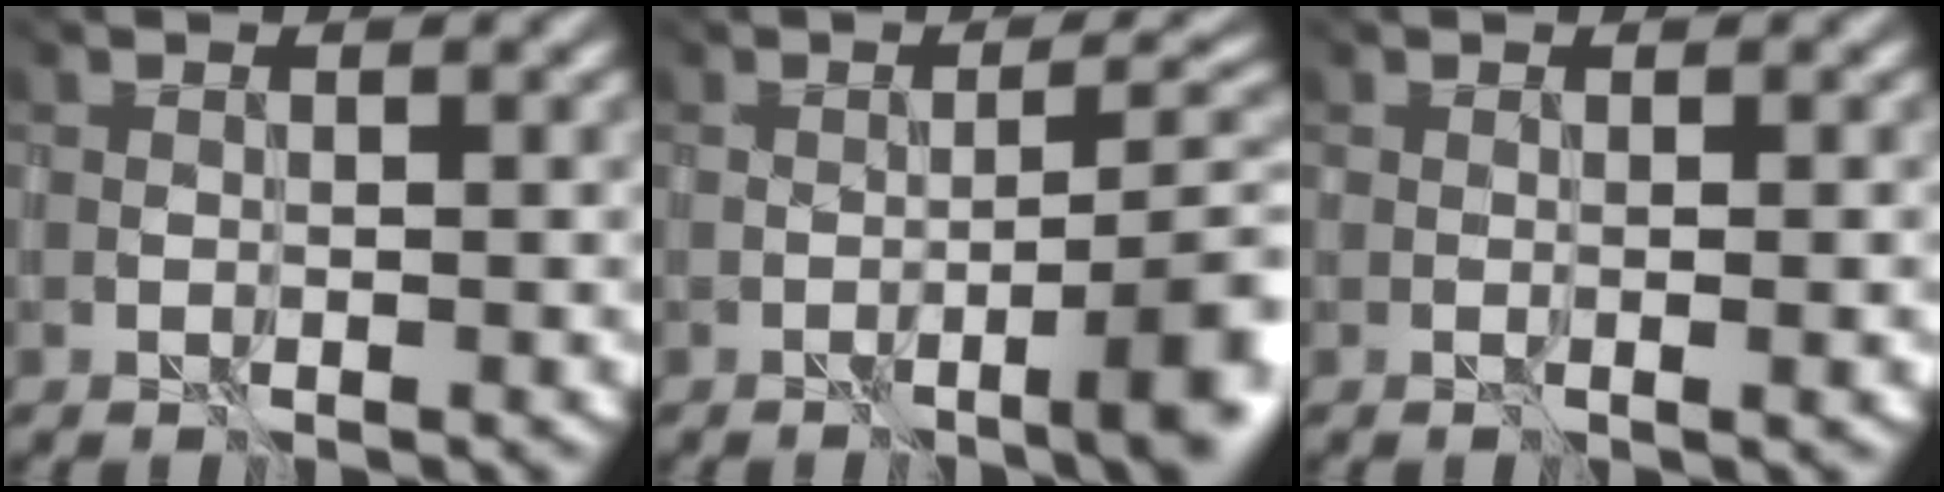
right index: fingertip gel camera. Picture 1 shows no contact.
{"total": 5.5, "force": [-3.5, 0.0, 4.3], "torque": [-0.058, 0.004, -0.030]}
{"total": 0.9, "force": [-0.2, 0.0, 0.9], "torque": [-0.008, 0.000, 0.000]}